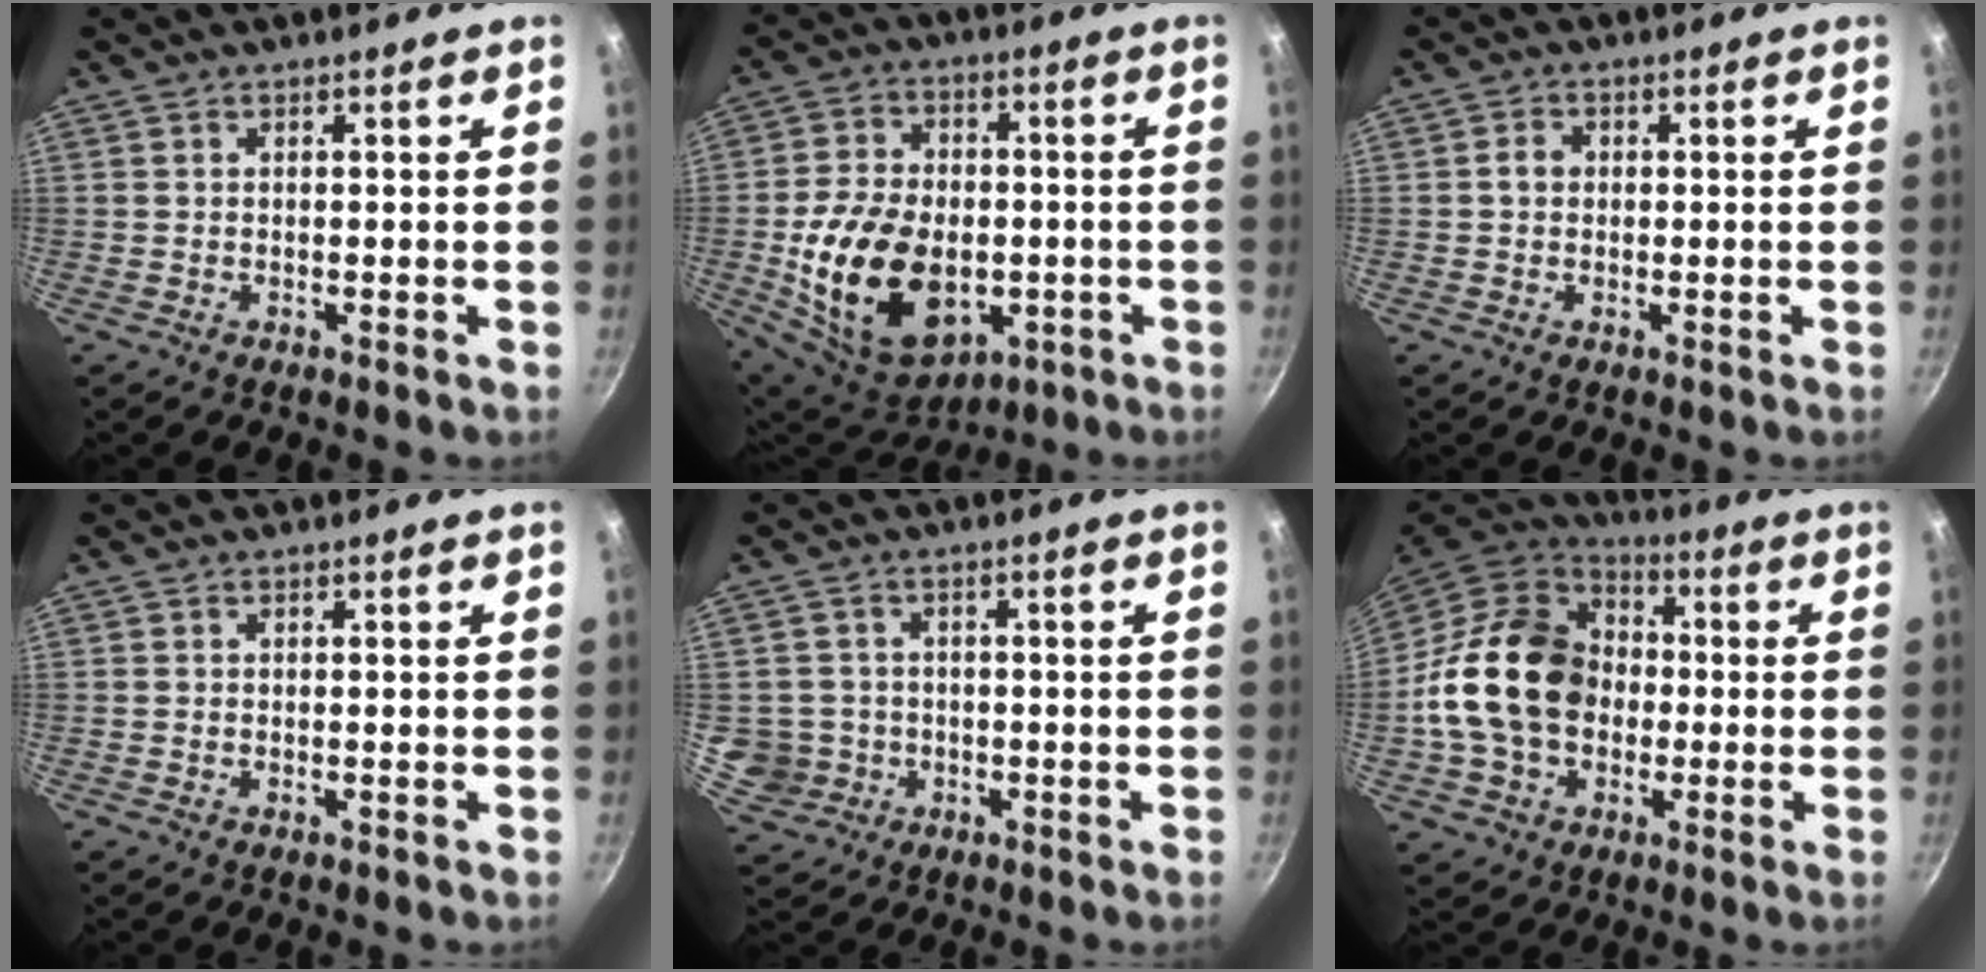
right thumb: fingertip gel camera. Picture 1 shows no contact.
{"total": 18.5, "force": [-3.4, 12.6, 13.1], "torque": [-0.209, 0.005, -0.036]}
{"total": 2.4, "force": [0.2, 2.0, 1.3], "torque": [-0.014, 0.007, 0.001]}
{"total": 0.0}
{"total": 6.2, "force": [-0.8, 6.0, 1.3], "torque": [-0.006, 0.012, -0.002]}
{"total": 20.1, "force": [-1.2, 15.6, 12.6], "torque": [-0.202, 0.038, -0.026]}